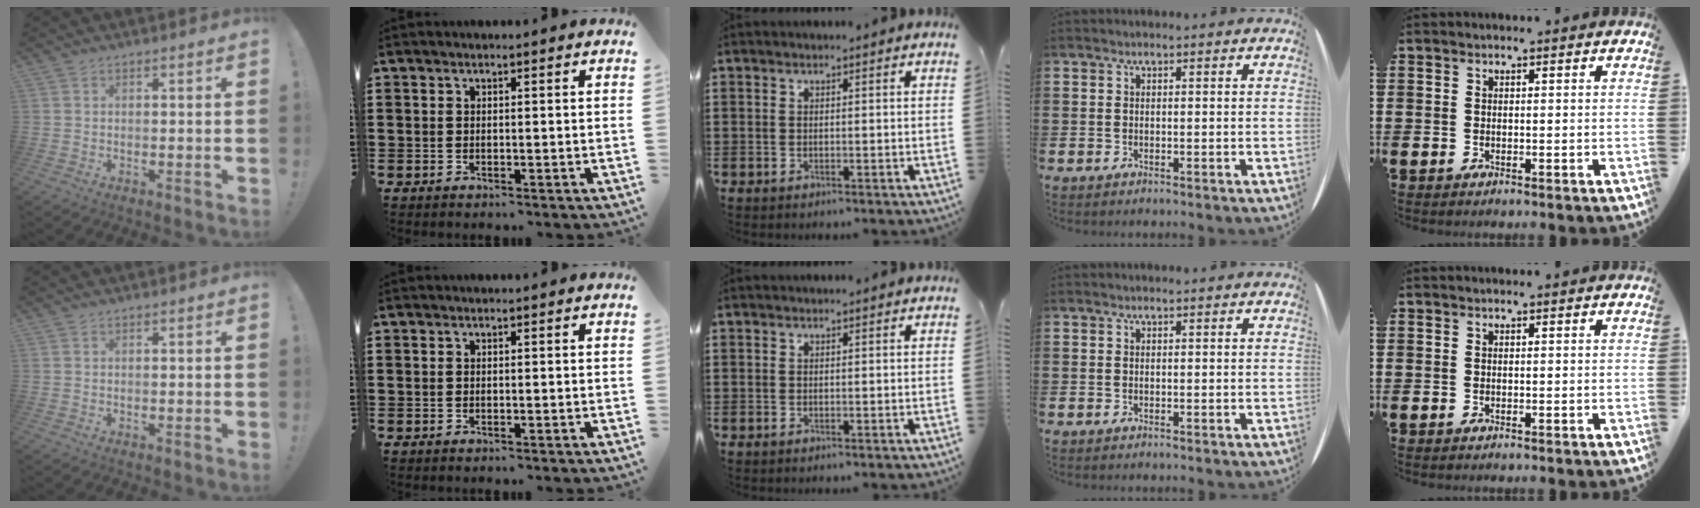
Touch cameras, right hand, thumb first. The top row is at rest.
{}